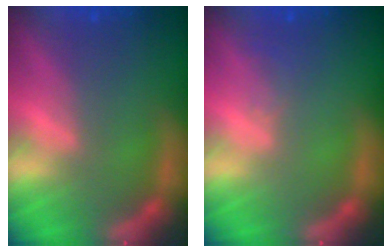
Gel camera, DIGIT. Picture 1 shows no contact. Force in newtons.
{"total": 1.0}